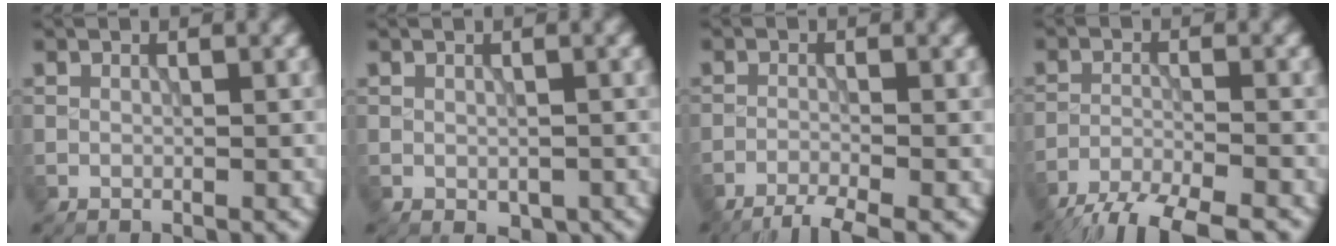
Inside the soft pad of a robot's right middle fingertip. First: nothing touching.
{"total": 1.4, "force": [-0.5, 0.9, 1.0], "torque": [-0.015, -0.011, 0.000]}
{"total": 3.6, "force": [-2.8, 0.4, 2.2], "torque": [-0.039, -0.002, -0.060]}
{"total": 7.3, "force": [-6.4, 1.3, 3.2], "torque": [-0.058, -0.022, -0.107]}